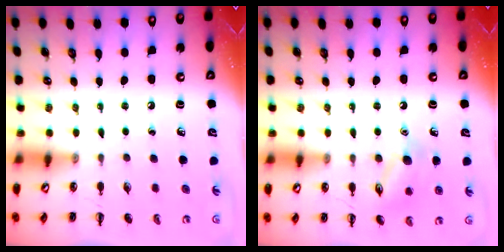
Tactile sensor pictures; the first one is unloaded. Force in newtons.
{"total": 10.2, "press": 10.2, "slide": 0.6}